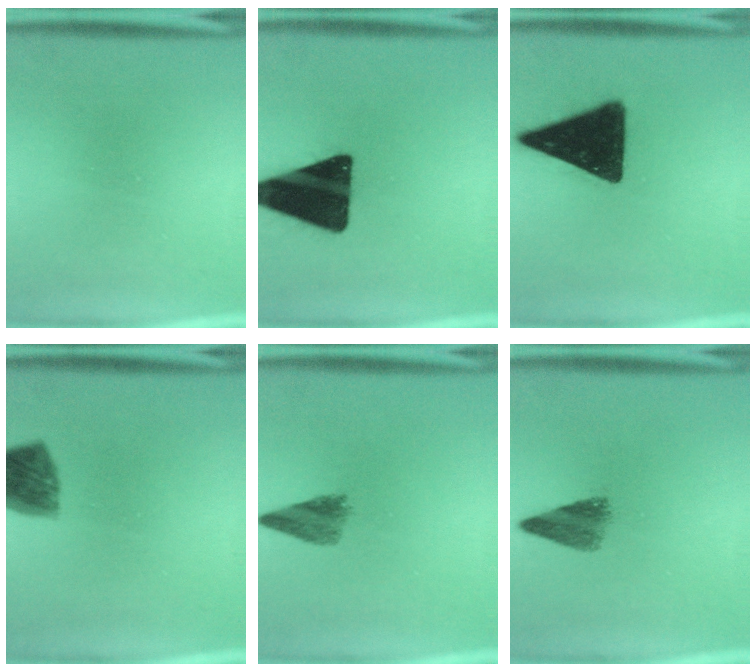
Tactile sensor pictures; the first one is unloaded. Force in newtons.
{"total": 19.2}
{"total": 17.4}
{"total": 8.8}
{"total": 3.6}
{"total": 4.2}